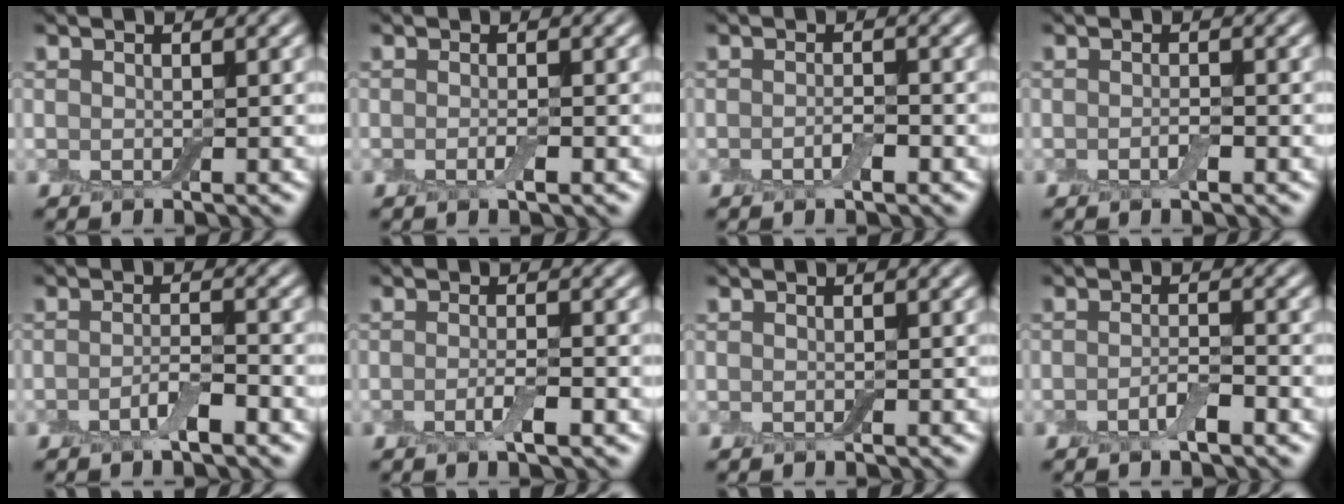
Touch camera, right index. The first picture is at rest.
{"total": 1.1, "force": [-0.4, 0.1, 1.0], "torque": [-0.021, -0.006, -0.009]}
{"total": 1.3, "force": [-0.6, 0.4, 1.1], "torque": [-0.024, -0.001, -0.013]}
{"total": 0.9, "force": [-0.4, 0.2, 0.8], "torque": [-0.016, -0.001, -0.008]}
{"total": 2.3, "force": [-1.3, 0.5, 1.9], "torque": [-0.036, 0.003, -0.027]}
{"total": 2.0, "force": [-0.8, 0.3, 1.8], "torque": [-0.037, -0.005, -0.017]}
{"total": 0.0}
{"total": 1.9, "force": [-1.0, 0.4, 1.5], "torque": [-0.031, 0.000, -0.022]}